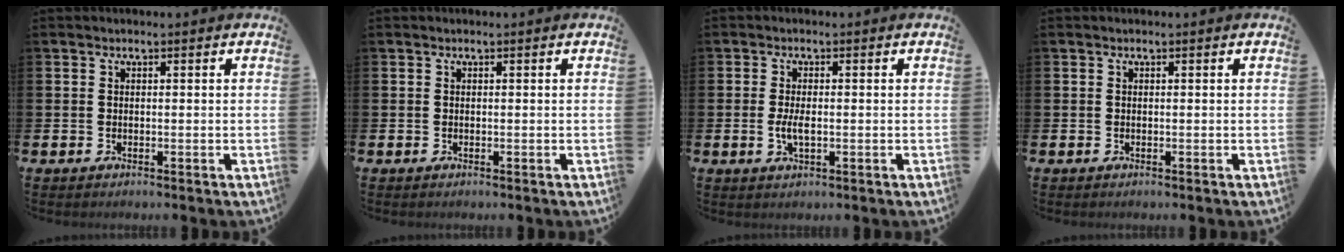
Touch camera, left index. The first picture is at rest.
{"total": 0.0}
{"total": 2.8, "force": [-0.2, 1.2, 2.5], "torque": [-0.042, 0.001, -0.005]}
{"total": 0.0}